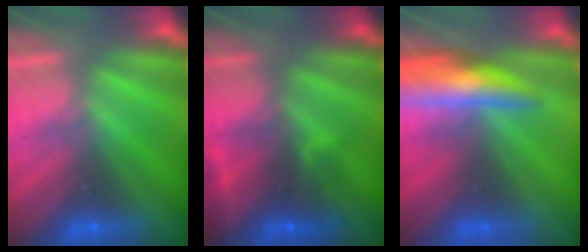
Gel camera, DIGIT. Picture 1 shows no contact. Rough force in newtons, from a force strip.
{"total": 2.6}
{"total": 8.9}